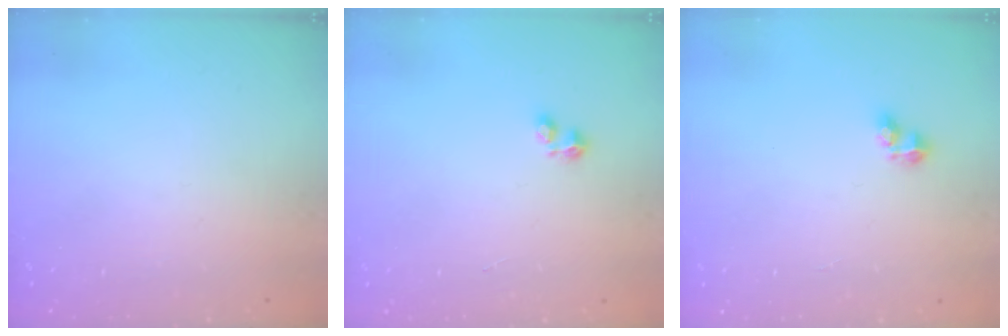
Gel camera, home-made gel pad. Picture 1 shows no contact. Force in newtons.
{"total": 2.9, "press": 2.8, "slide": 0.5}
{"total": 3.1, "press": 3.0, "slide": 0.7}